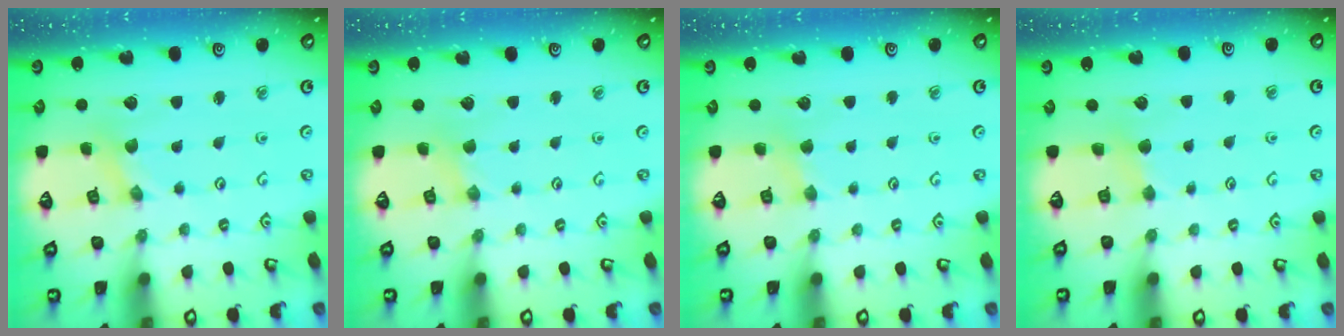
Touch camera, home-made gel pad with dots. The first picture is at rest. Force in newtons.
{"total": 1.7, "press": 1.7, "slide": 0.4}
{"total": 2.6, "press": 2.6, "slide": 0.4}
{"total": 2.8, "press": 2.7, "slide": 0.4}